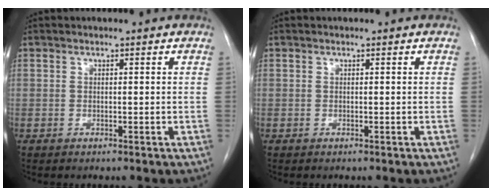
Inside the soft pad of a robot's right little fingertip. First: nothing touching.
{"total": 0.0}